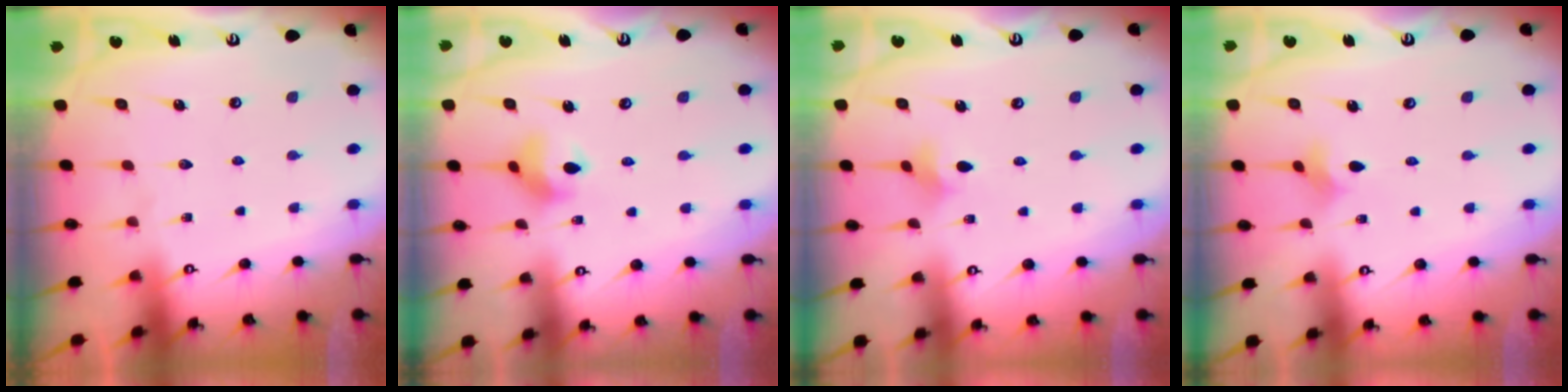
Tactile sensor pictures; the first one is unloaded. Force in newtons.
{"total": 7.7, "press": 7.4, "slide": 2.2}
{"total": 2.9, "press": 2.8, "slide": 0.6}
{"total": 2.4, "press": 2.4, "slide": 0.5}